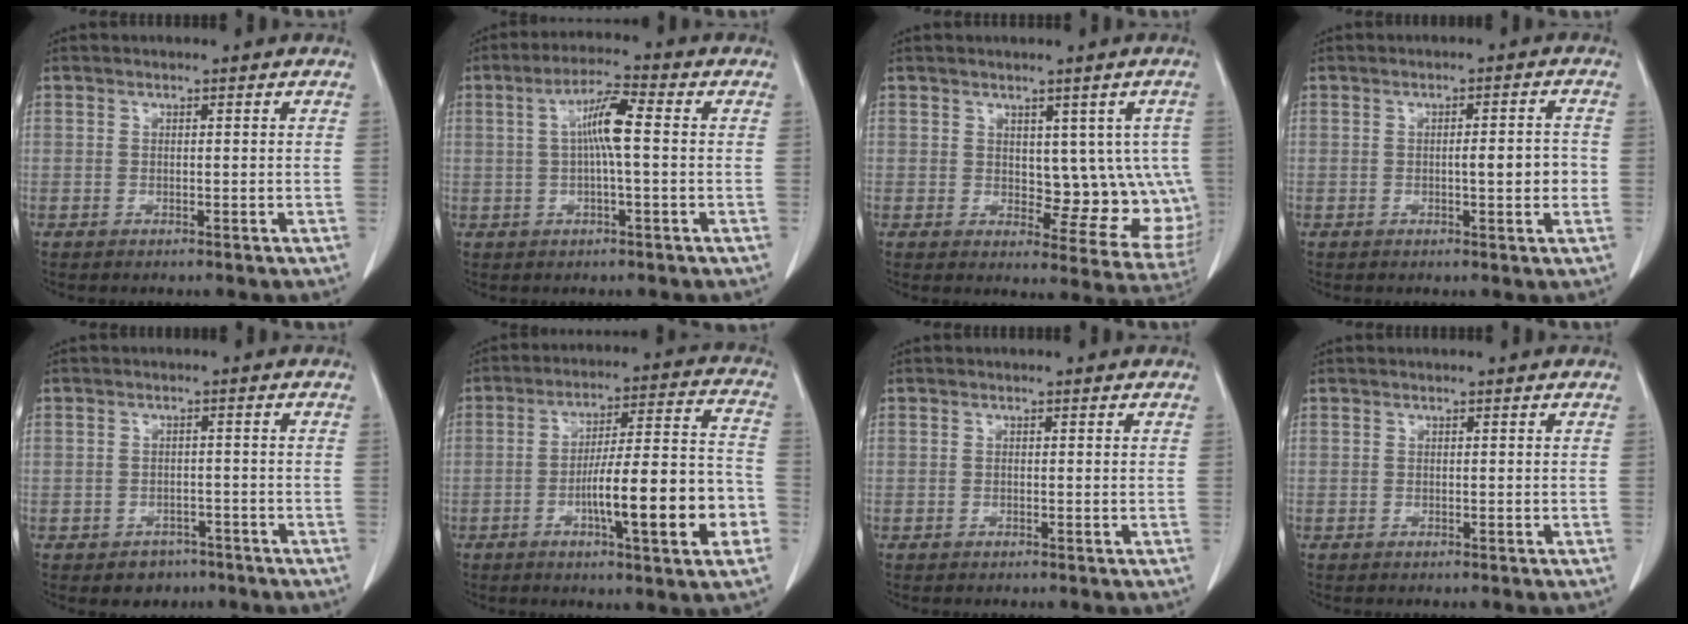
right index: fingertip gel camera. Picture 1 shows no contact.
{"total": 6.3, "force": [0.5, 0.4, 6.3], "torque": [-0.119, 0.013, 0.006]}
{"total": 9.5, "force": [1.1, 5.5, 7.7], "torque": [-0.063, 0.001, 0.024]}
{"total": 4.2, "force": [-0.5, 0.7, 4.1], "torque": [-0.063, 0.004, -0.005]}
{"total": 3.5, "force": [-2.3, 2.6, 0.6], "torque": [-0.004, 0.011, -0.026]}
{"total": 16.1, "force": [-5.0, 1.7, 15.2], "torque": [-0.235, 0.011, -0.074]}
{"total": 0.0}
{"total": 0.0}